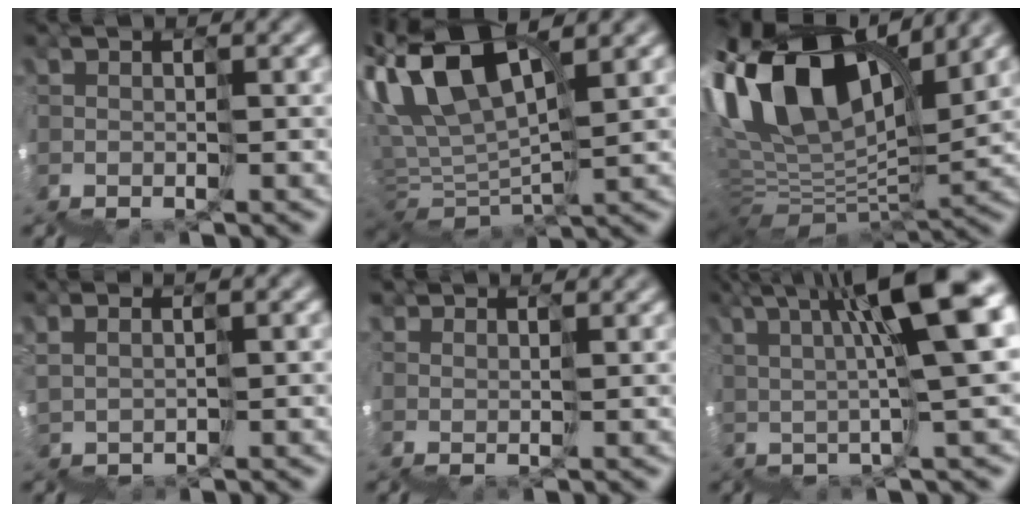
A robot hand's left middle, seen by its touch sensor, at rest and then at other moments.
{"total": 5.9, "force": [4.5, 1.9, 3.2], "torque": [-0.099, 0.036, 0.071]}
{"total": 8.5, "force": [5.5, 4.2, 4.9], "torque": [-0.126, 0.049, 0.082]}
{"total": 2.4, "force": [1.2, -1.1, -1.7], "torque": [0.034, 0.026, 0.022]}
{"total": 2.9, "force": [2.9, 0.2, -0.4], "torque": [0.006, 0.030, 0.046]}
{"total": 7.5, "force": [3.6, 0.2, 6.6], "torque": [-0.088, 0.034, 0.064]}